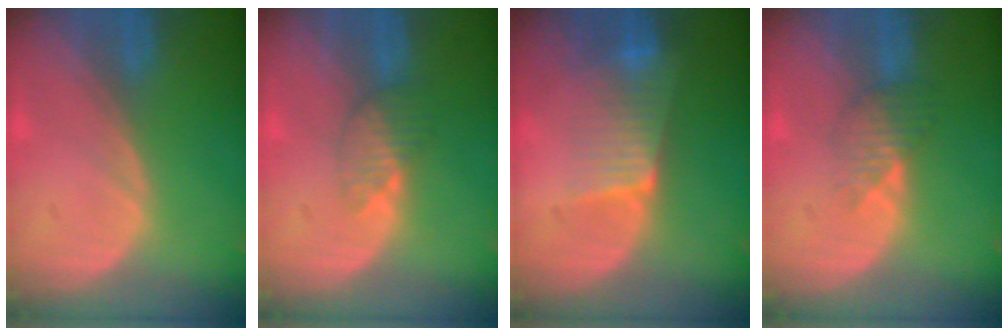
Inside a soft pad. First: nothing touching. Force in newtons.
{"total": 3.6, "press": 3.2, "slide": 1.6}
{"total": 6.4, "press": 5.5, "slide": 3.3}
{"total": 3.6, "press": 3.2, "slide": 1.6}